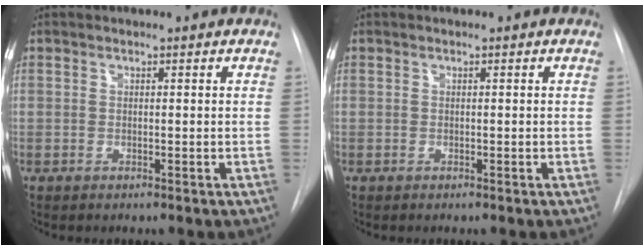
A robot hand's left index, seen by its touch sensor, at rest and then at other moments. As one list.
[{"total": 0.0}]